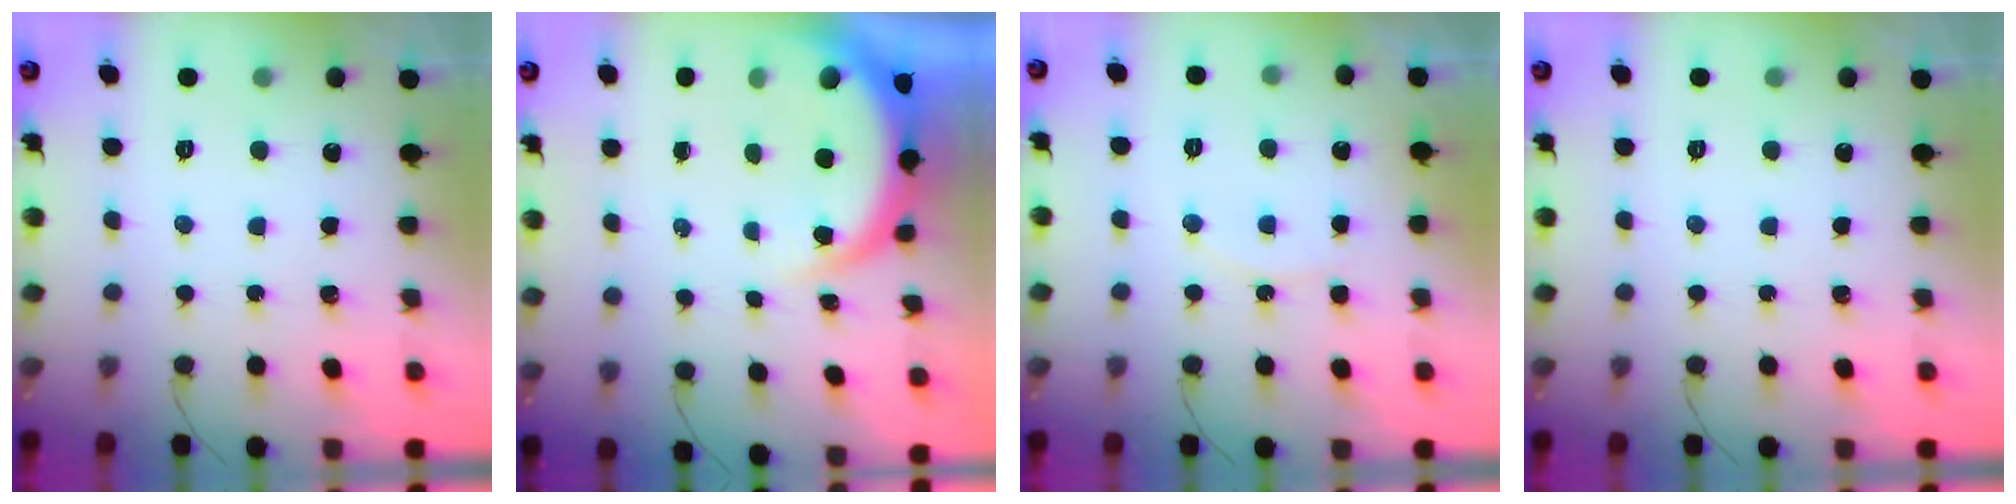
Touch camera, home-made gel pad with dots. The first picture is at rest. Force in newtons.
{"total": 5.5, "press": 5.5, "slide": 0.8}
{"total": 6.0, "press": 6.0, "slide": 0.4}
{"total": 0.0}